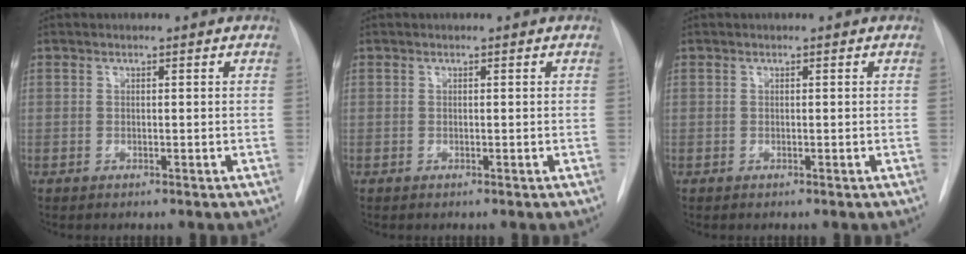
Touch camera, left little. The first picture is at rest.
{"total": 0.0}
{"total": 0.0}